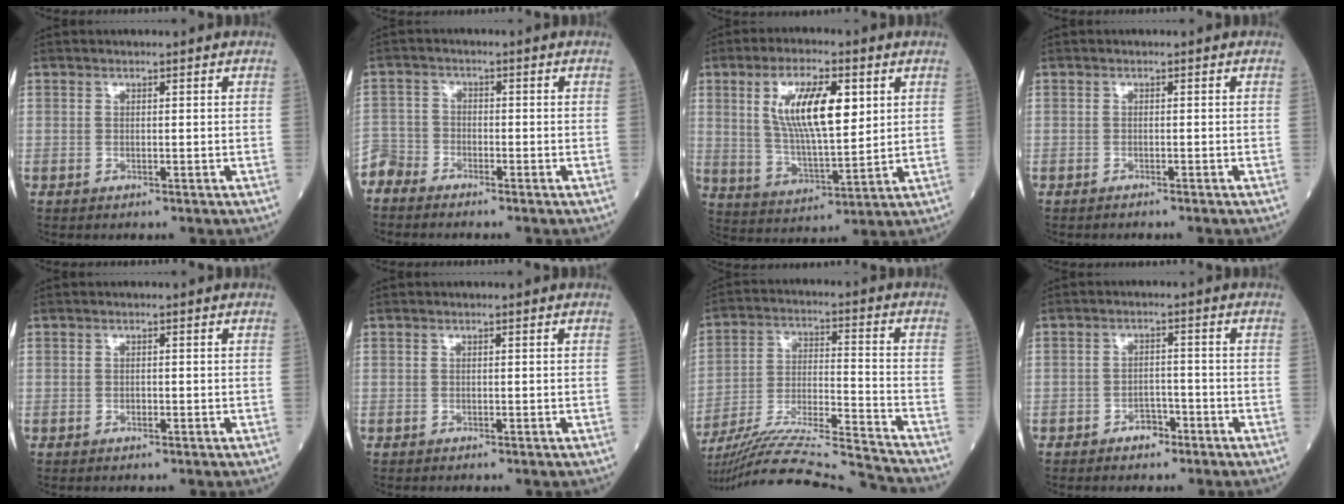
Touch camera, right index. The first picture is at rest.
{"total": 4.2, "force": [-4.0, 1.4, -0.3], "torque": [0.008, -0.006, -0.086]}
{"total": 12.5, "force": [3.9, 3.6, 11.3], "torque": [-0.221, 0.005, 0.075]}
{"total": 1.6, "force": [-1.4, -0.1, 0.6], "torque": [-0.012, -0.001, -0.017]}
{"total": 0.5, "force": [-0.3, 0.2, 0.3], "torque": [-0.009, 0.001, -0.002]}
{"total": 0.0}
{"total": 22.3, "force": [-20.8, -1.6, 7.8], "torque": [-0.150, -0.027, -0.333]}
{"total": 2.8, "force": [-1.9, 1.6, 1.3], "torque": [-0.019, 0.005, -0.029]}